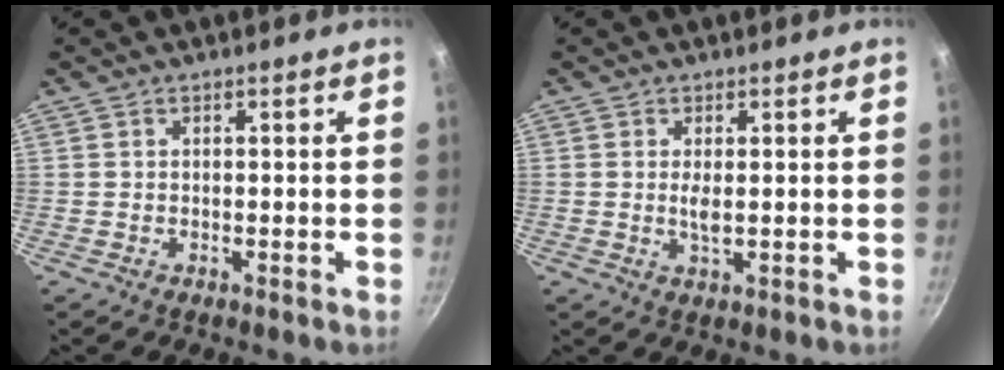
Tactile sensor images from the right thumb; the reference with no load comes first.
{"total": 2.2, "force": [0.2, 0.7, 2.0], "torque": [-0.041, -0.005, 0.005]}